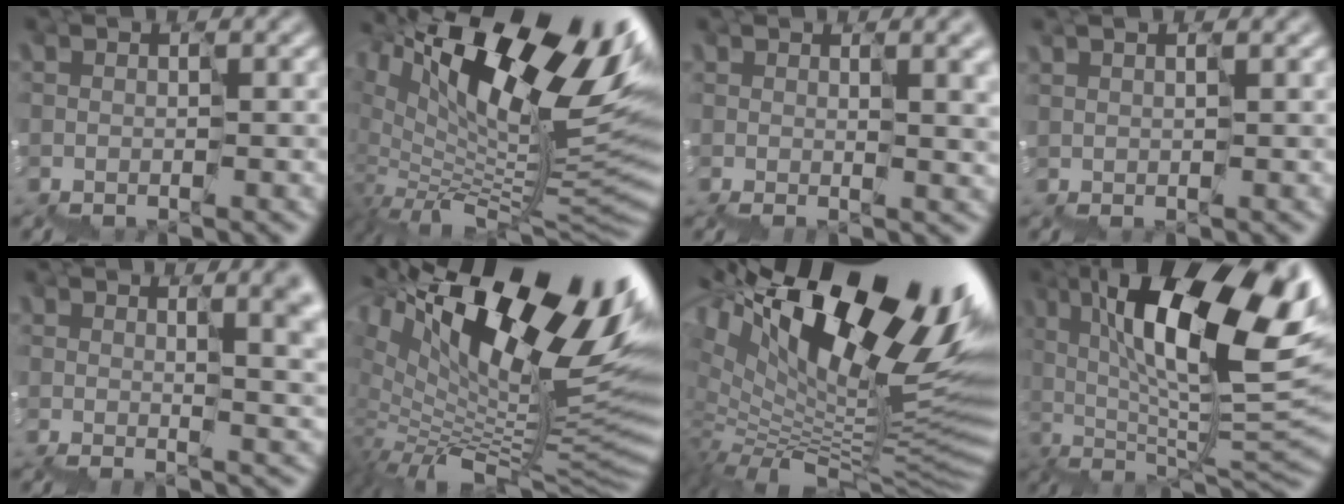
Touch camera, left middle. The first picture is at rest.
{"total": 12.9, "force": [6.7, 5.8, 9.4], "torque": [-0.169, 0.010, 0.132]}
{"total": 5.4, "force": [1.6, 2.4, 4.5], "torque": [-0.043, 0.010, 0.028]}
{"total": 1.4, "force": [0.9, 0.7, 0.8], "torque": [-0.009, 0.011, 0.017]}
{"total": 9.0, "force": [2.0, 4.5, 7.5], "torque": [-0.072, 0.012, 0.037]}
{"total": 14.2, "force": [6.7, 6.4, 10.7], "torque": [-0.190, 0.017, 0.134]}
{"total": 15.5, "force": [6.5, 6.8, 12.4], "torque": [-0.235, 0.020, 0.128]}
{"total": 14.0, "force": [3.9, 5.5, 12.3], "torque": [-0.203, 0.016, 0.067]}